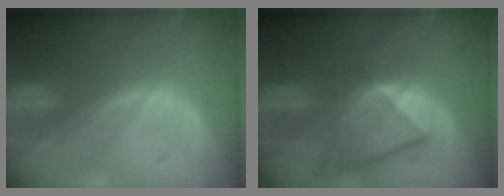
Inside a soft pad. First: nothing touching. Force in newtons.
{"total": 8.0, "press": 7.2, "slide": 3.6}